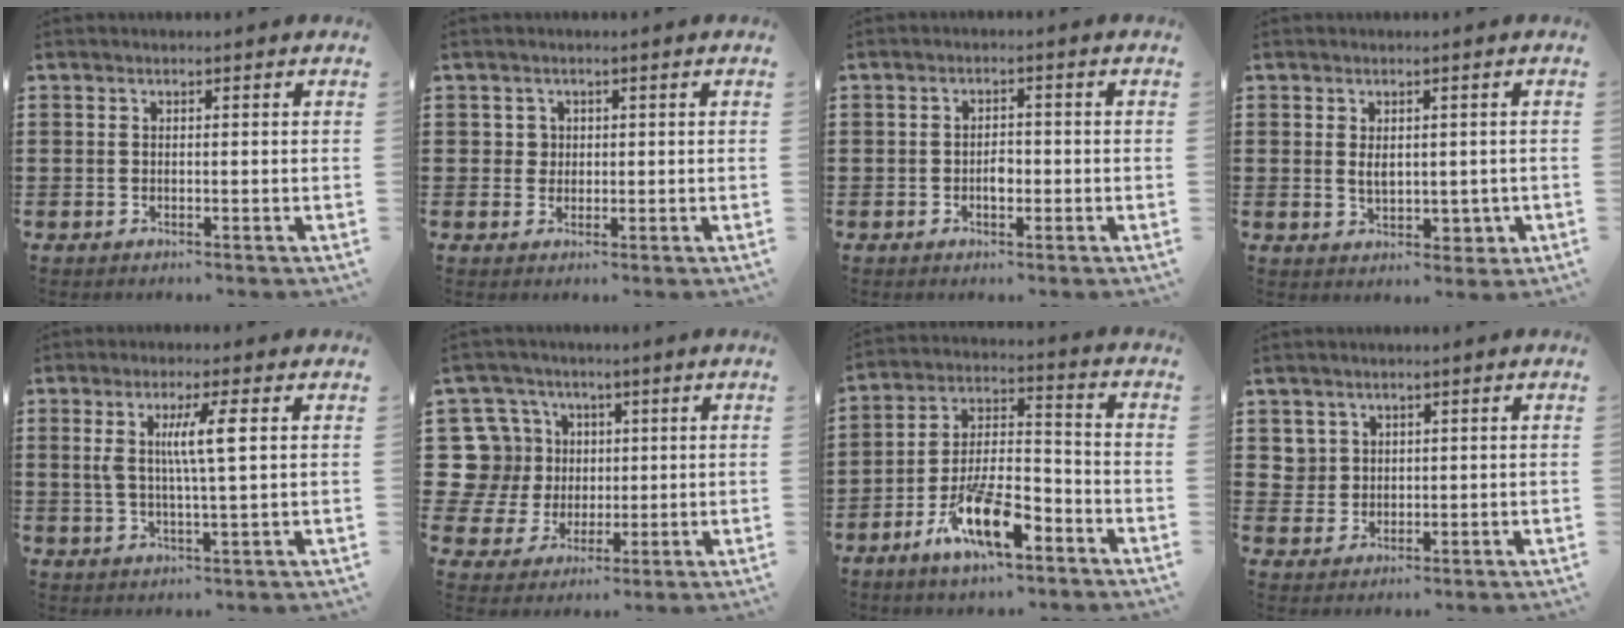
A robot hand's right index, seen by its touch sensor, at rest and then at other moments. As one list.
[{"total": 1.7, "force": [0.4, 1.6, 0.5], "torque": [-0.015, 0.008, 0.007]}, {"total": 2.2, "force": [-0.6, 1.1, 1.8], "torque": [-0.035, 0.002, -0.010]}, {"total": 3.4, "force": [0.3, 2.2, 2.6], "torque": [-0.038, 0.001, 0.002]}, {"total": 6.2, "force": [1.5, 0.5, 6.0], "torque": [-0.118, -0.001, 0.020]}, {"total": 11.1, "force": [2.4, 10.4, 3.1], "torque": [-0.120, 0.006, 0.051]}, {"total": 12.5, "force": [-7.4, 4.4, 9.0], "torque": [-0.172, 0.016, -0.135]}, {"total": 3.0, "force": [1.4, 2.6, 0.3], "torque": [-0.018, 0.010, 0.027]}]